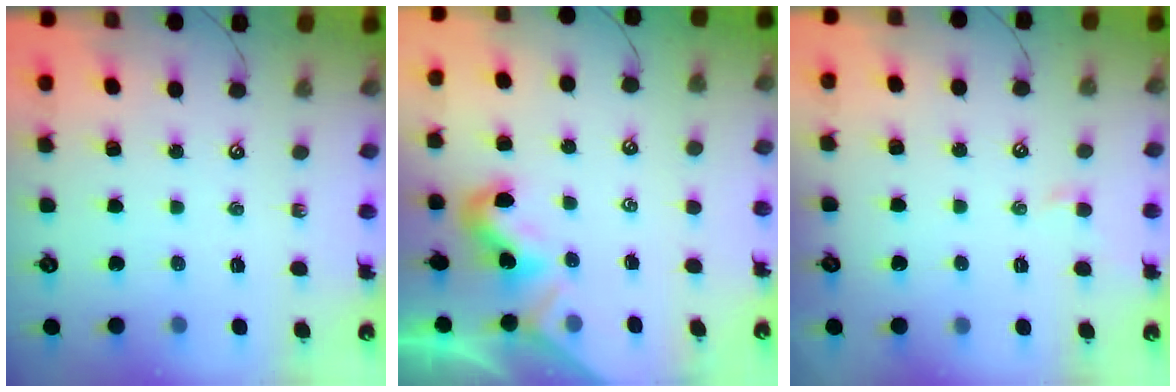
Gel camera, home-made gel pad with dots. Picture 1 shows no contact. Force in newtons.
{"total": 1.8, "press": 1.8, "slide": 0.5}
{"total": 0.6, "press": 0.1, "slide": 0.5}